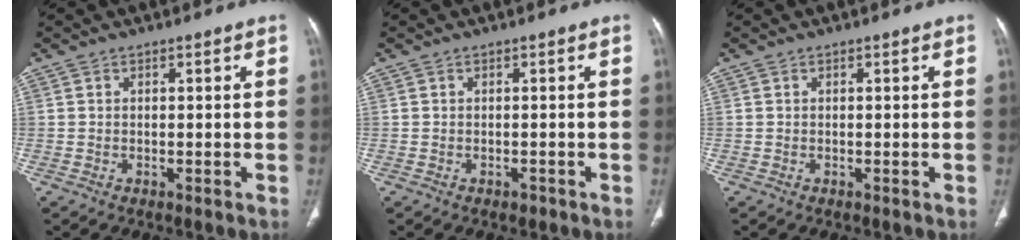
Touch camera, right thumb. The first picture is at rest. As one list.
[{"total": 0.8, "force": [-0.5, 0.6, 0.4], "torque": [-0.003, 0.000, -0.006]}, {"total": 0.0}]